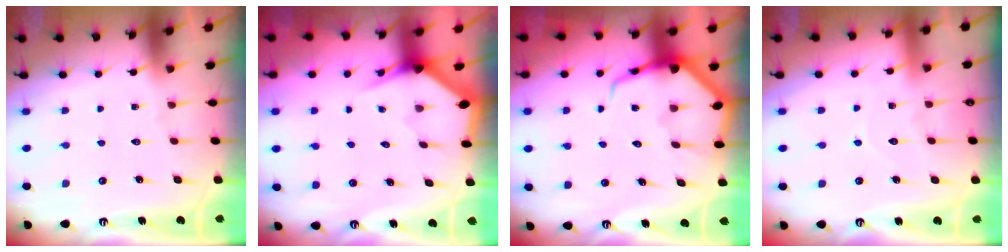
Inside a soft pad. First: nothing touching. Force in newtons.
{"total": 3.0, "press": 3.0, "slide": 0.1}
{"total": 7.8, "press": 7.7, "slide": 0.8}
{"total": 6.1, "press": 6.1, "slide": 0.1}